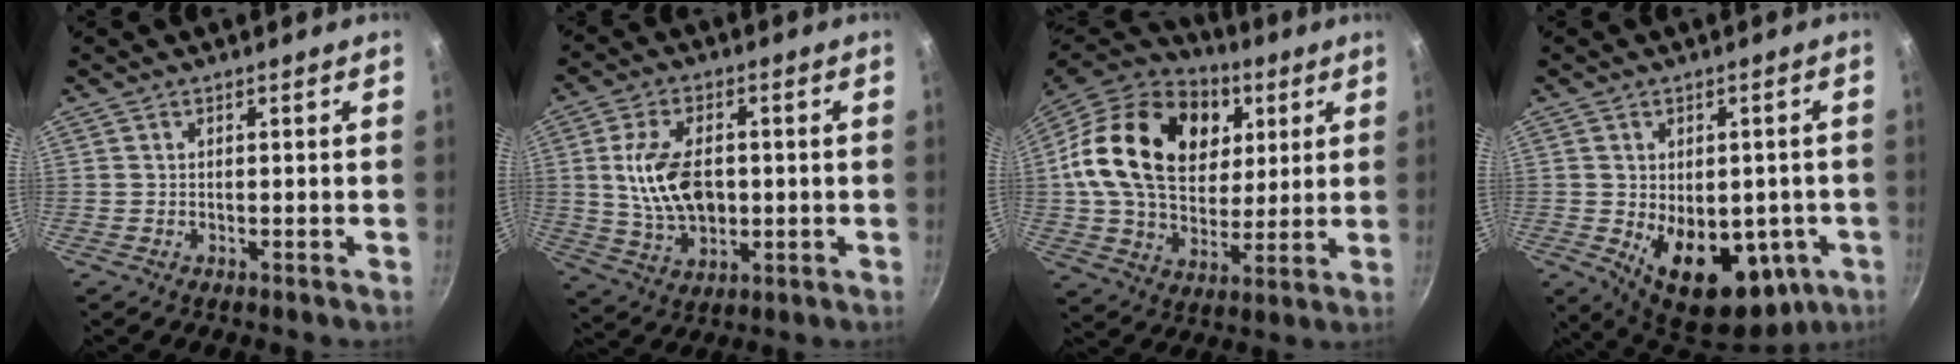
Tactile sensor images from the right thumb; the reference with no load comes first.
{"total": 12.8, "force": [0.6, 7.9, 10.1], "torque": [-0.167, 0.000, 0.015]}
{"total": 26.6, "force": [7.7, 18.8, 17.2], "torque": [-0.286, -0.001, 0.128]}
{"total": 16.7, "force": [-3.5, 10.7, 12.3], "torque": [-0.139, -0.021, -0.023]}